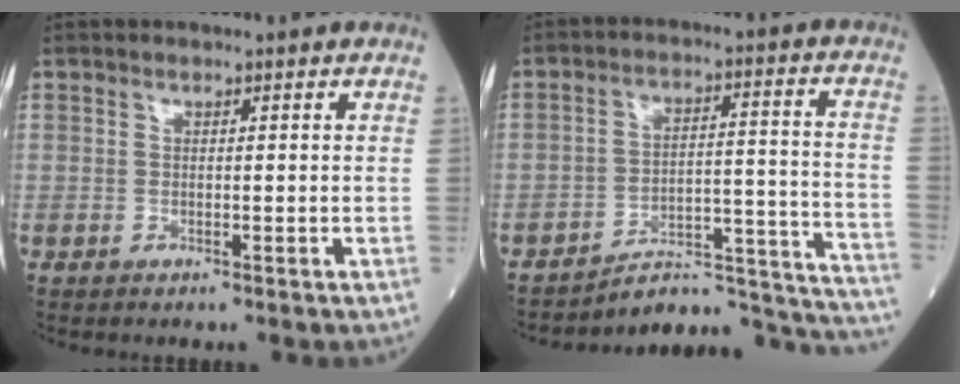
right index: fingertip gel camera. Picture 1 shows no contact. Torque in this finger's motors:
{"motor_torque": [-0.57, -0.70, -0.02, -0.01]}